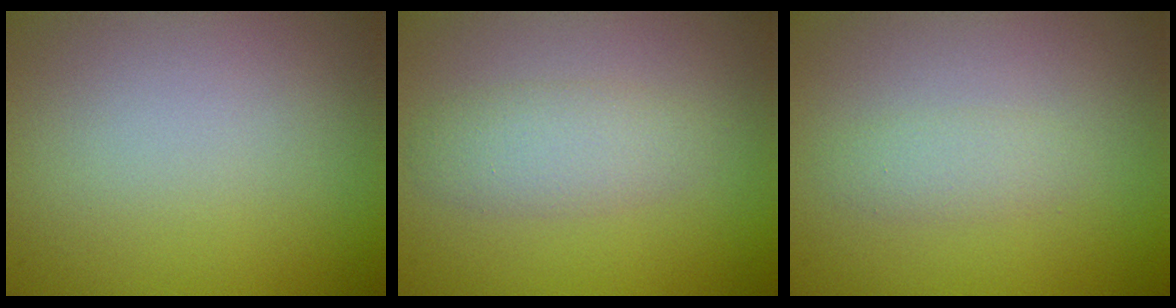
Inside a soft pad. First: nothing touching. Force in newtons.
{"total": 2.4, "press": 2.4, "slide": 0.2}
{"total": 1.5, "press": 1.5, "slide": 0.1}